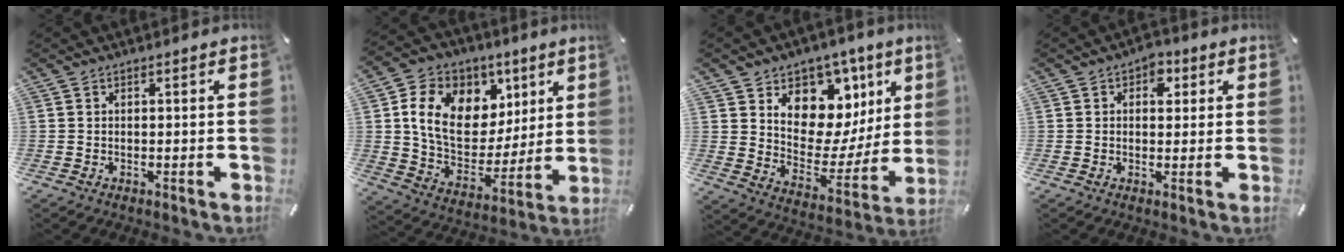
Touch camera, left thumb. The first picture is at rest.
{"total": 16.4, "force": [6.4, 12.5, 8.5], "torque": [-0.148, -0.019, 0.124]}
{"total": 11.5, "force": [6.3, 8.9, 3.7], "torque": [-0.040, -0.087, 0.111]}
{"total": 4.2, "force": [1.2, 2.9, 2.7], "torque": [-0.016, -0.006, 0.011]}